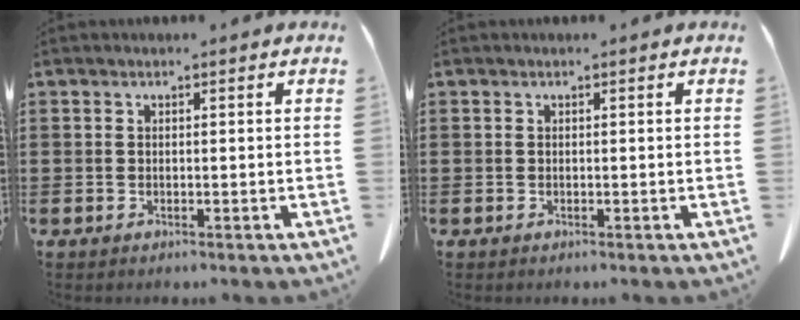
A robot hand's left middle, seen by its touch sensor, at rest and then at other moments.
{"total": 0.0}